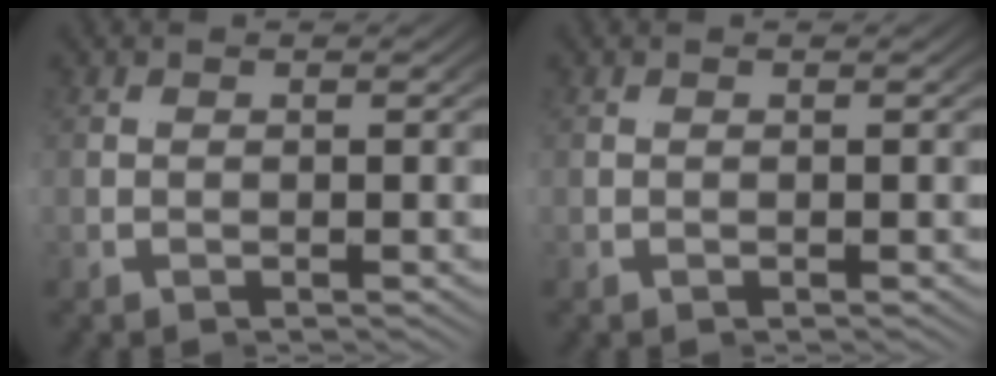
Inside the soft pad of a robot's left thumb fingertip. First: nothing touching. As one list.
[{"total": 0.0}]